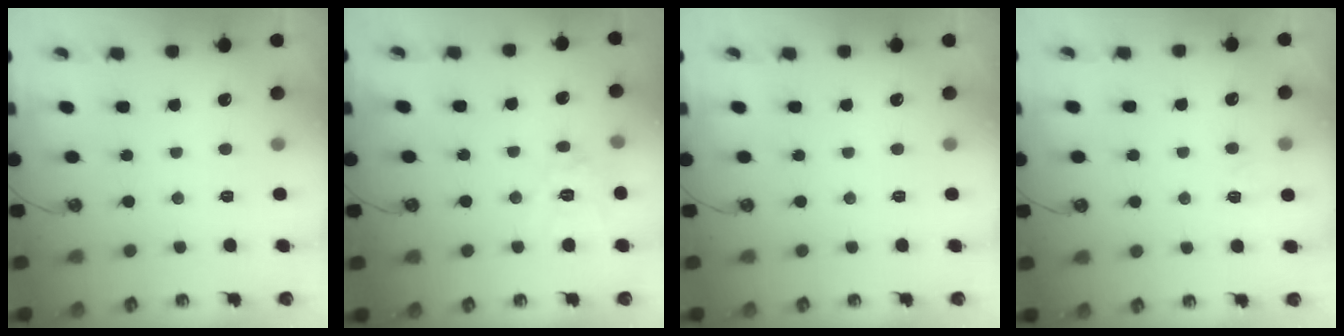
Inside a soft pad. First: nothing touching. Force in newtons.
{"total": 11.1, "press": 11.1, "slide": 0.9}
{"total": 0.0}
{"total": 3.7, "press": 3.7, "slide": 0.5}